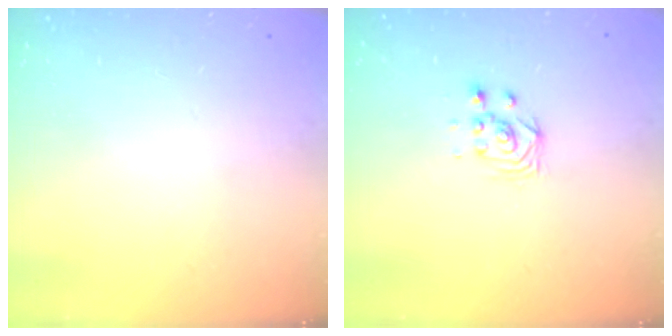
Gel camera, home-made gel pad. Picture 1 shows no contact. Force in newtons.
{"total": 3.0, "press": 2.9, "slide": 0.3}